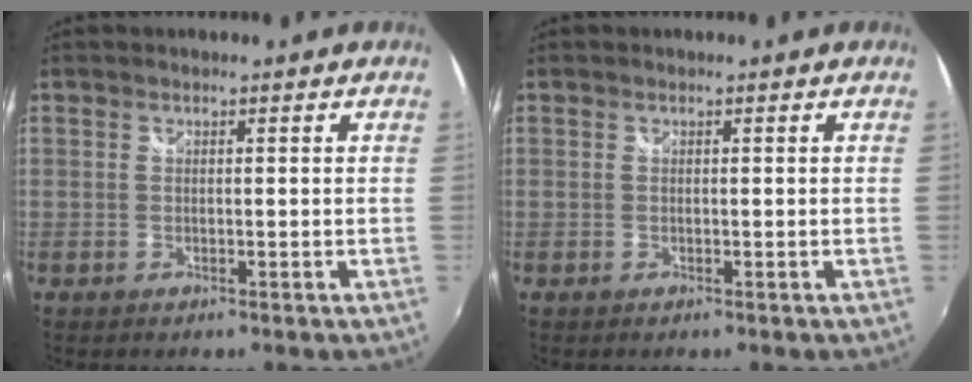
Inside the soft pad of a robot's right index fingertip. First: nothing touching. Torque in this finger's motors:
{"motor_torque": [-0.08, 0.12, -0.04, 0.01]}